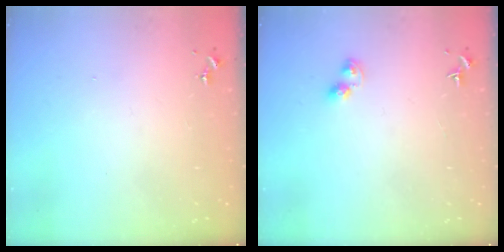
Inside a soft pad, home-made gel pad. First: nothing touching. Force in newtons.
{"total": 4.8, "press": 4.7, "slide": 0.5}